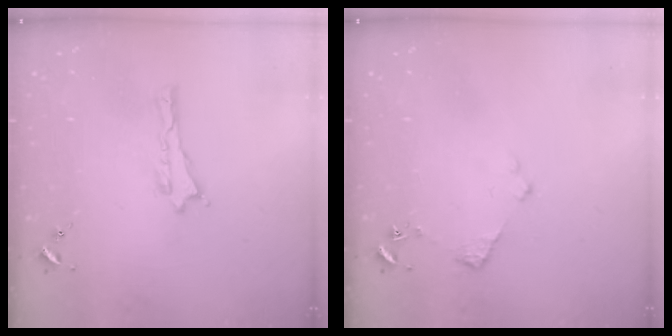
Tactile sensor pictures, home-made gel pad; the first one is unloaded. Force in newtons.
{"total": 2.2, "press": 2.2, "slide": 0.3}